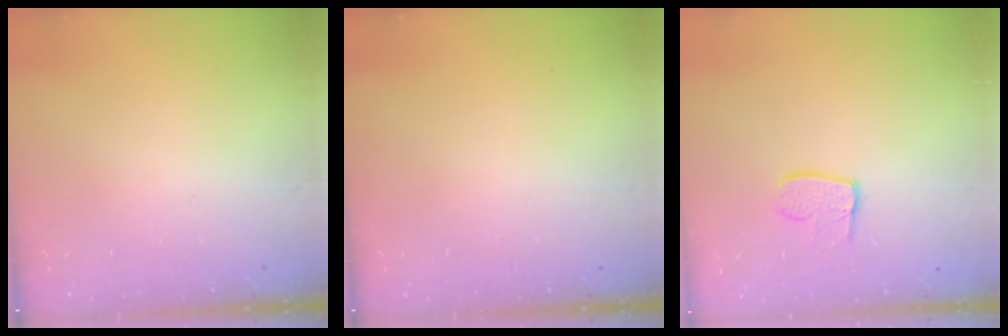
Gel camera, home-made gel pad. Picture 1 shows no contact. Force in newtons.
{"total": 0.0}
{"total": 7.7, "press": 7.7, "slide": 0.7}